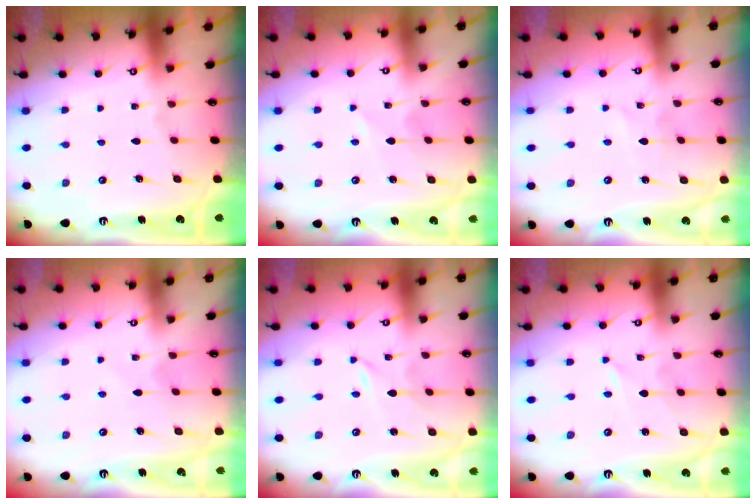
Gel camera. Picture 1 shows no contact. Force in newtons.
{"total": 2.1, "press": 2.1, "slide": 0.2}
{"total": 2.5, "press": 2.5, "slide": 0.2}
{"total": 2.2, "press": 2.2, "slide": 0.3}
{"total": 0.0}
{"total": 0.8, "press": 0.8, "slide": 0.1}